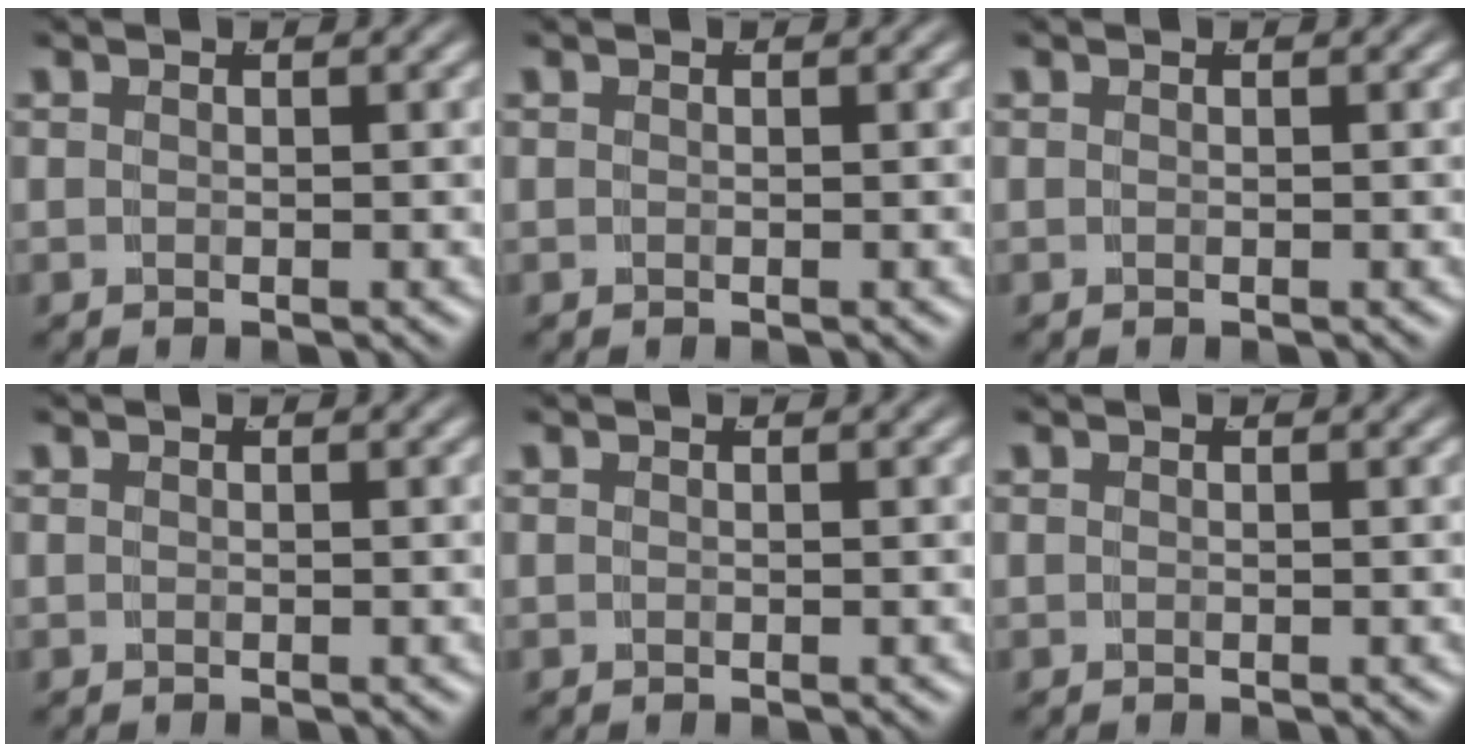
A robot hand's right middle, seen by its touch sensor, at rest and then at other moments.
{"total": 0.0}
{"total": 0.0}
{"total": 0.0}
{"total": 0.0}
{"total": 0.0}